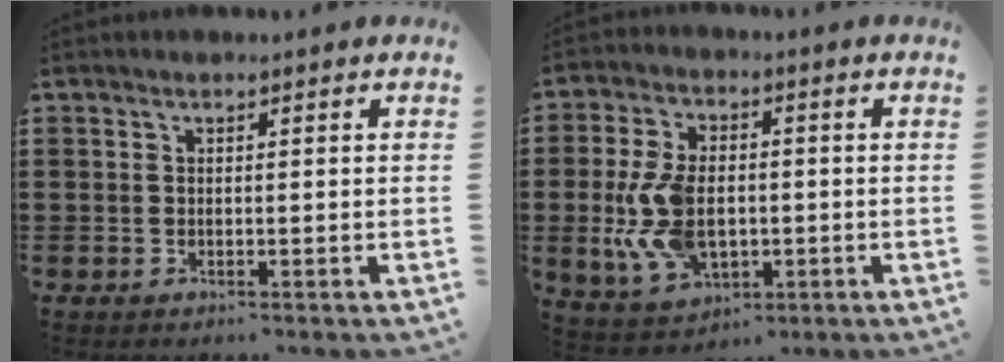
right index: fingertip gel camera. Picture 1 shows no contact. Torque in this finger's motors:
{"motor_torque": [2.14, 0.00, 0.42, 0.21]}